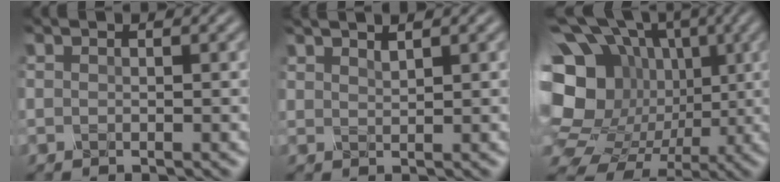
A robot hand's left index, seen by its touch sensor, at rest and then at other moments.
{"total": 1.0, "force": [0.9, 0.1, 0.4], "torque": [-0.006, 0.005, 0.021]}
{"total": 21.1, "force": [1.5, 18.3, 10.4], "torque": [-0.227, 0.042, 0.003]}